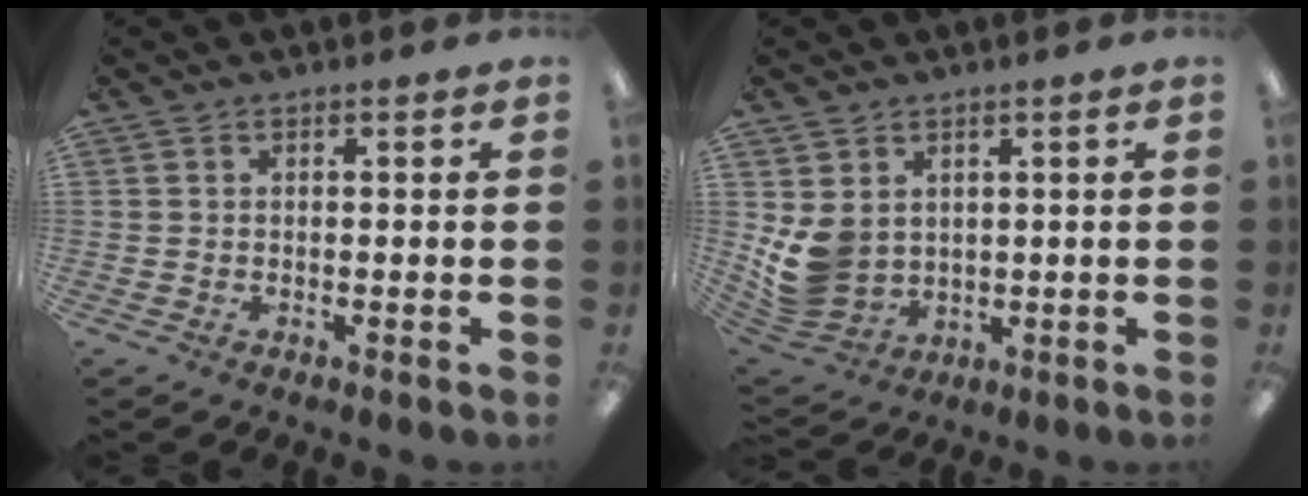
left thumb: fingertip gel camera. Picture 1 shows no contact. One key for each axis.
{"total": 8.2, "fx": 1.7, "fy": 6.8, "fz": 4.4, "tx": -0.112, "ty": -0.016, "tz": 0.038}